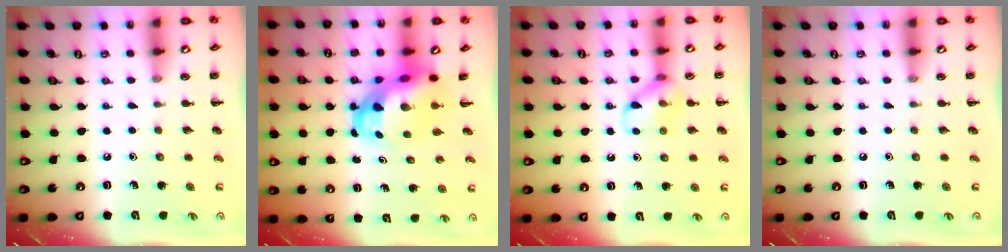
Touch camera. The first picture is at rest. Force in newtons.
{"total": 7.0, "press": 6.7, "slide": 2.0}
{"total": 9.6, "press": 9.6, "slide": 0.1}
{"total": 0.0}